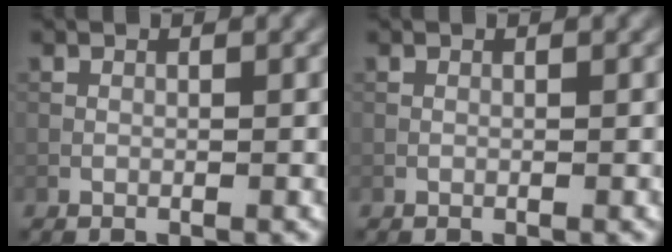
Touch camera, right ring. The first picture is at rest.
{"total": 0.0}